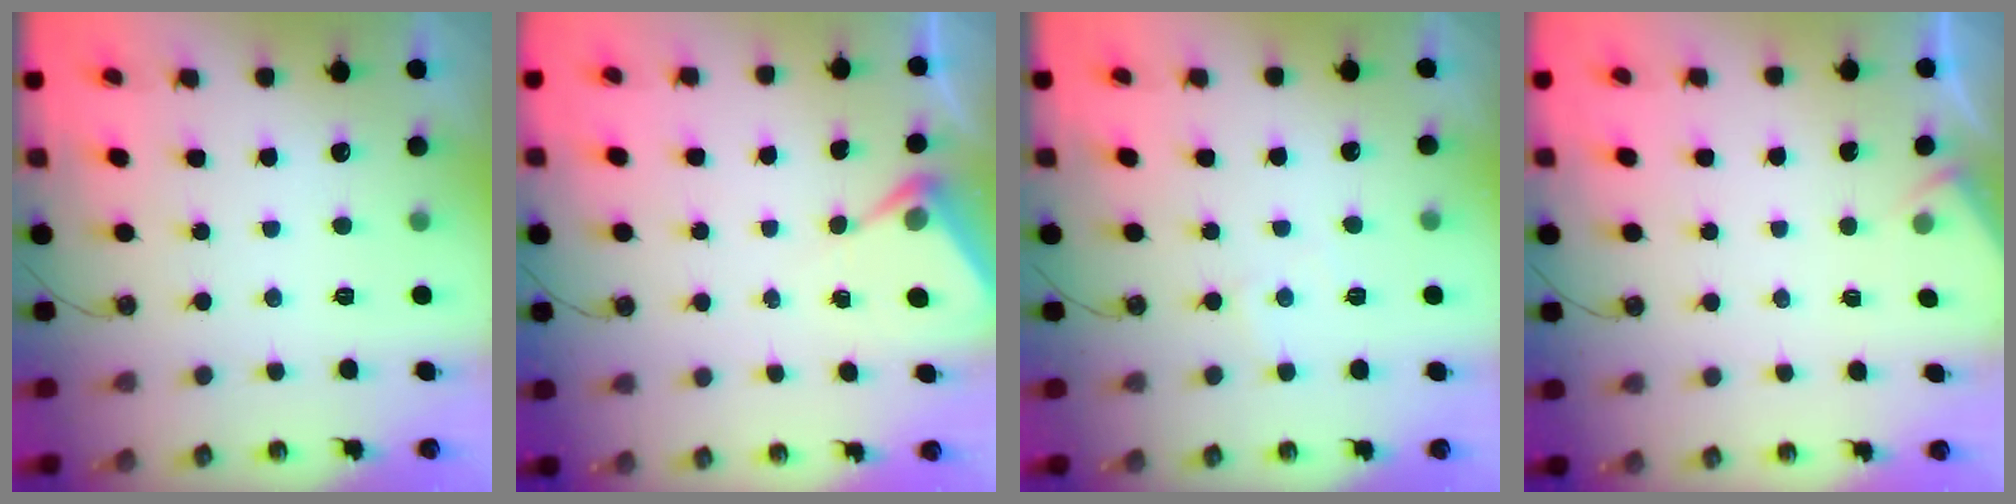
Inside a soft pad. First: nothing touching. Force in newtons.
{"total": 5.1, "press": 5.0, "slide": 0.4}
{"total": 3.6, "press": 3.6, "slide": 0.6}
{"total": 2.2, "press": 2.2, "slide": 0.4}